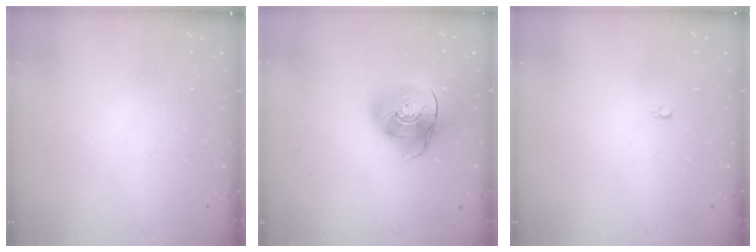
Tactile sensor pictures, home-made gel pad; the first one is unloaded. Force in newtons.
{"total": 14.0, "press": 13.8, "slide": 2.3}
{"total": 2.4, "press": 2.4, "slide": 0.2}